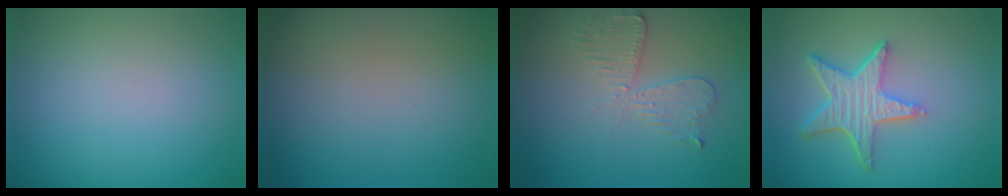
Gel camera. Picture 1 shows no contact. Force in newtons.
{"total": 0.0}
{"total": 2.7, "press": 2.4, "slide": 1.1}
{"total": 5.0, "press": 4.0, "slide": 3.0}